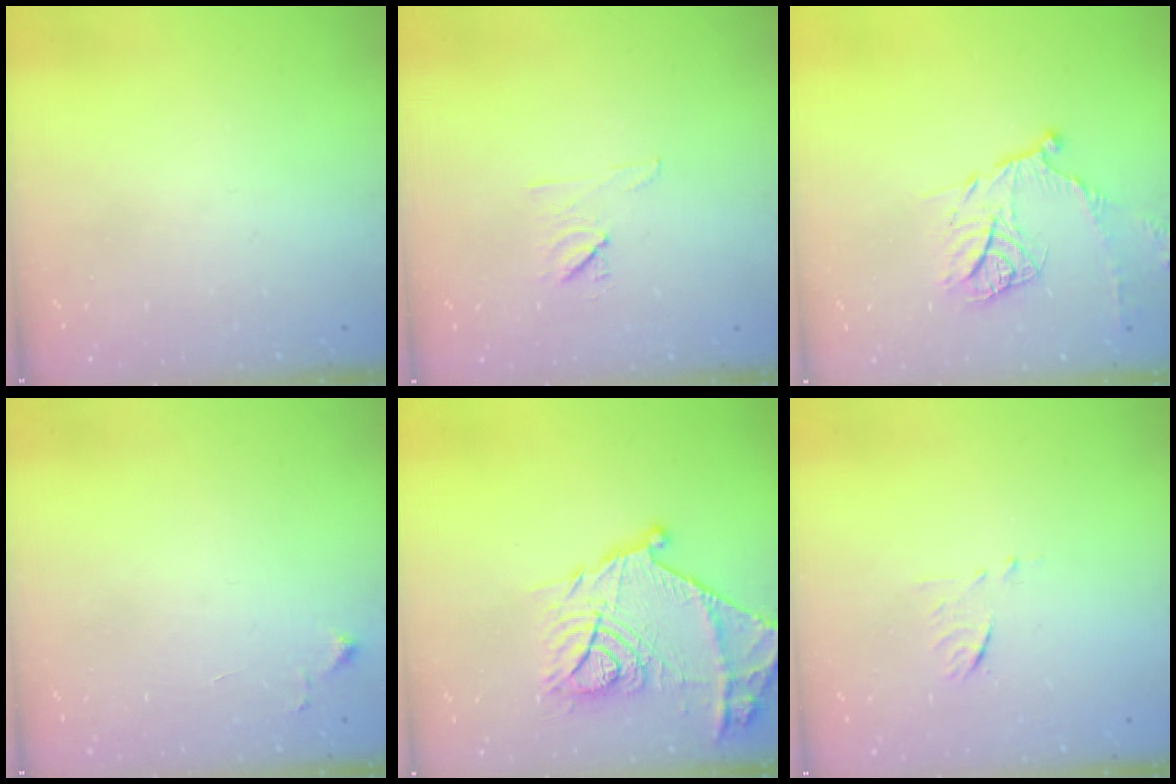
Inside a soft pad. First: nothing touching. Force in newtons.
{"total": 7.3, "press": 7.2, "slide": 1.3}
{"total": 12.4, "press": 12.4, "slide": 1.0}
{"total": 3.2, "press": 3.2, "slide": 0.6}
{"total": 23.5, "press": 23.5, "slide": 1.5}
{"total": 5.9, "press": 5.9, "slide": 0.5}